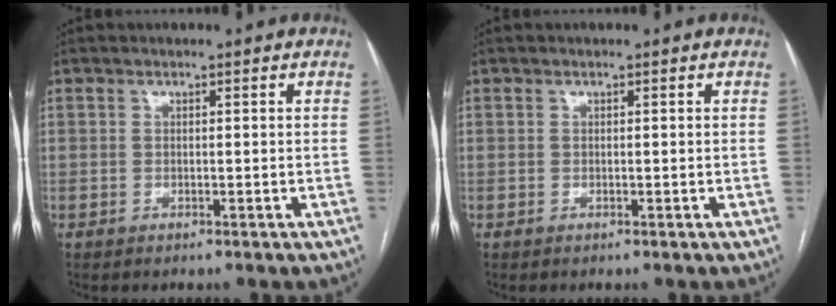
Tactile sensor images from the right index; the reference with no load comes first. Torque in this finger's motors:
{"motor_torque": [0.08, 0.03, 0.01, 0.00]}